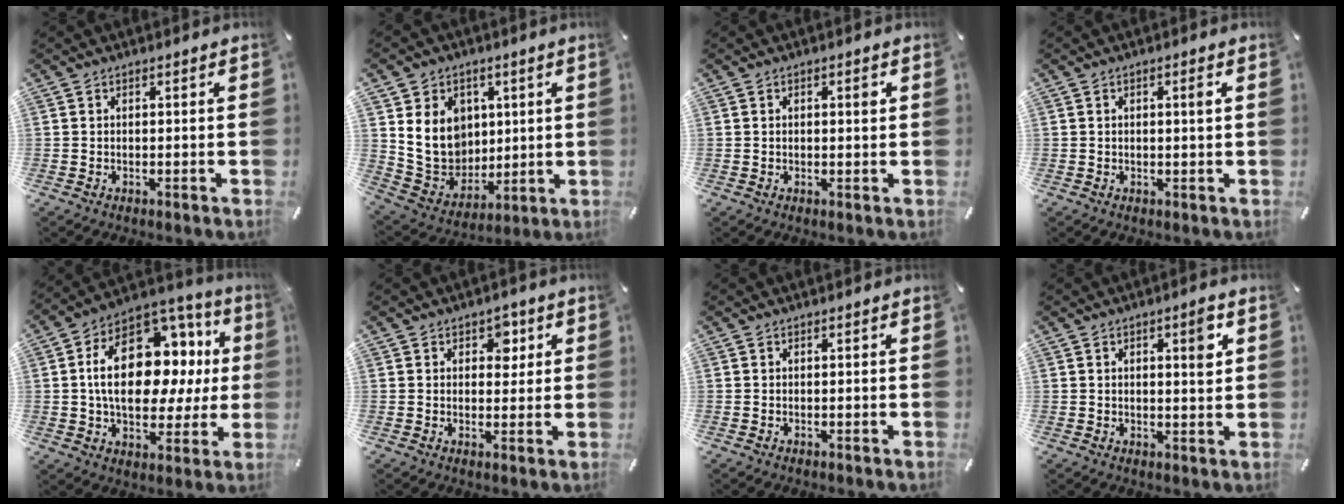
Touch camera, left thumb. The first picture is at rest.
{"total": 14.0, "force": [3.7, 12.3, 5.6], "torque": [-0.120, -0.017, 0.081]}
{"total": 1.8, "force": [0.5, 0.8, 1.5], "torque": [-0.016, -0.002, 0.002]}
{"total": 1.8, "force": [0.5, 0.4, 1.7], "torque": [-0.025, -0.001, 0.004]}
{"total": 22.4, "force": [3.9, 14.5, 16.7], "torque": [-0.274, -0.014, 0.071]}
{"total": 4.3, "force": [1.8, 3.2, 2.2], "torque": [-0.002, -0.010, 0.019]}
{"total": 0.0}
{"total": 5.4, "force": [2.0, 1.7, 4.8], "torque": [-0.065, -0.008, 0.025]}